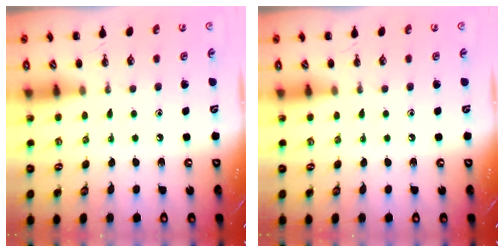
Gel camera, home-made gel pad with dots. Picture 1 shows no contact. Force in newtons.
{"total": 0.0}